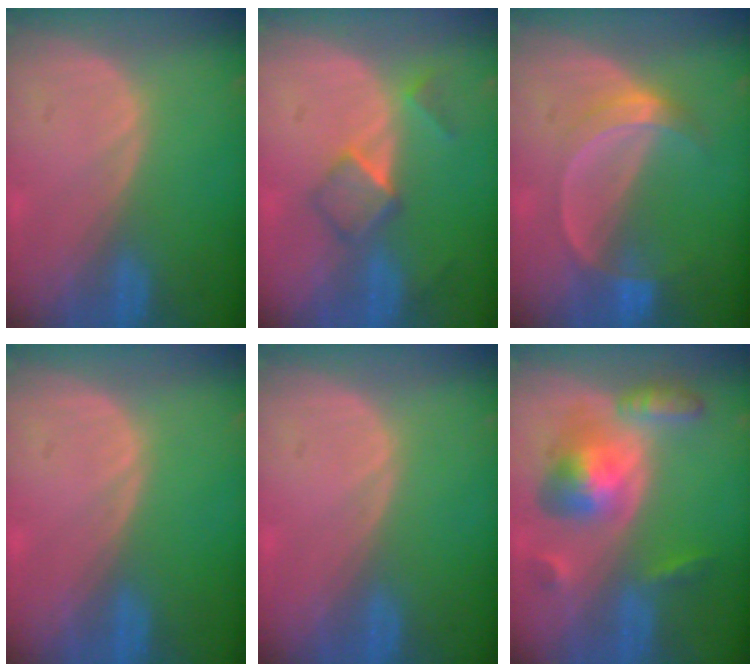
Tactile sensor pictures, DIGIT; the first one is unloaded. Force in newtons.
{"total": 5.0, "press": 4.4, "slide": 2.4}
{"total": 5.3, "press": 4.8, "slide": 2.3}
{"total": 0.0}
{"total": 0.0}
{"total": 7.9, "press": 7.9, "slide": 0.5}